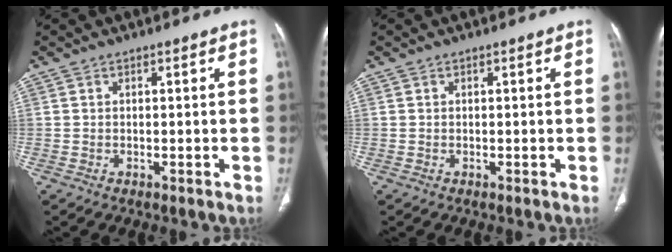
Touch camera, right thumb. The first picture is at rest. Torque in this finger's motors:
{"motor_torque": [-0.50, 0.01, -0.24, 0.25, 0.02]}